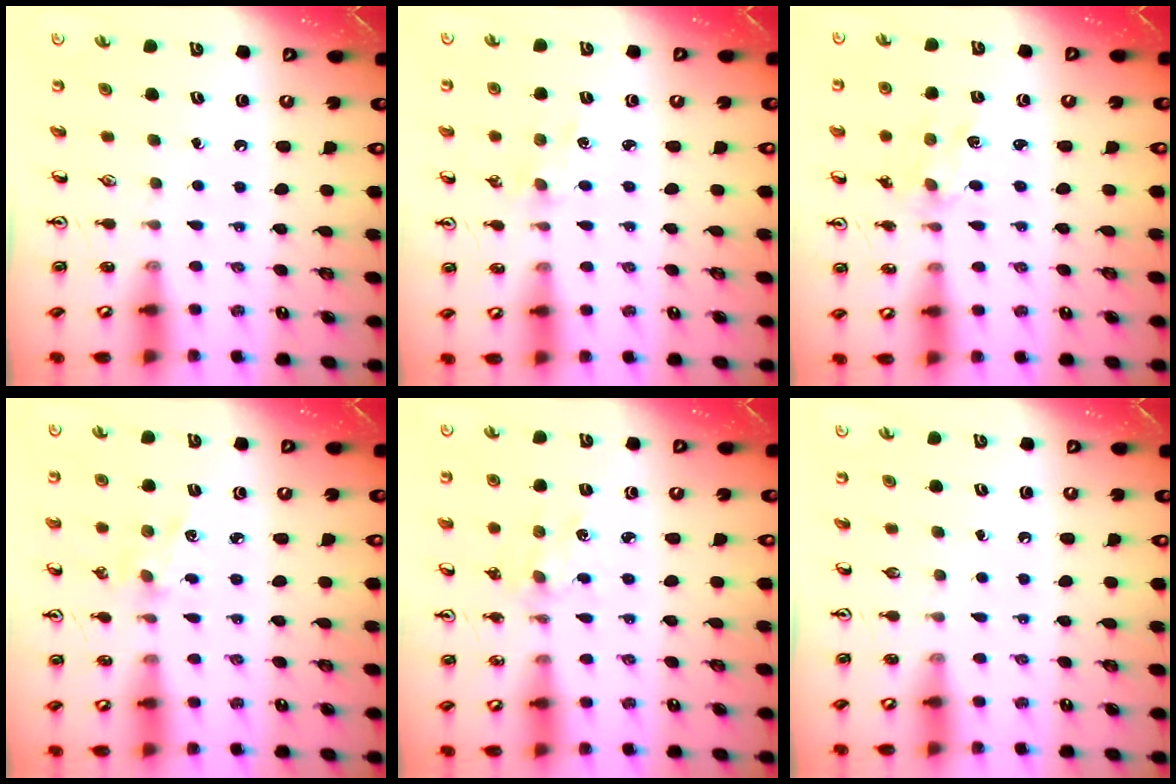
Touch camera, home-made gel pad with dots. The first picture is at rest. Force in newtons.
{"total": 1.6, "press": 1.6, "slide": 0.3}
{"total": 2.0, "press": 2.0, "slide": 0.5}
{"total": 1.8, "press": 1.7, "slide": 0.3}
{"total": 1.8, "press": 1.8, "slide": 0.3}
{"total": 0.0}